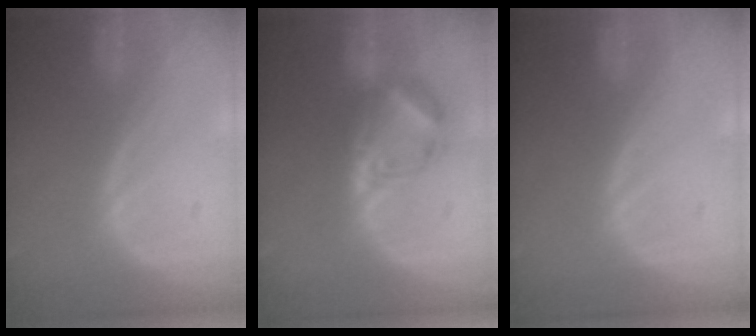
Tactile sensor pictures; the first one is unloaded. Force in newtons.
{"total": 6.0, "press": 5.9, "slide": 0.7}
{"total": 0.0}